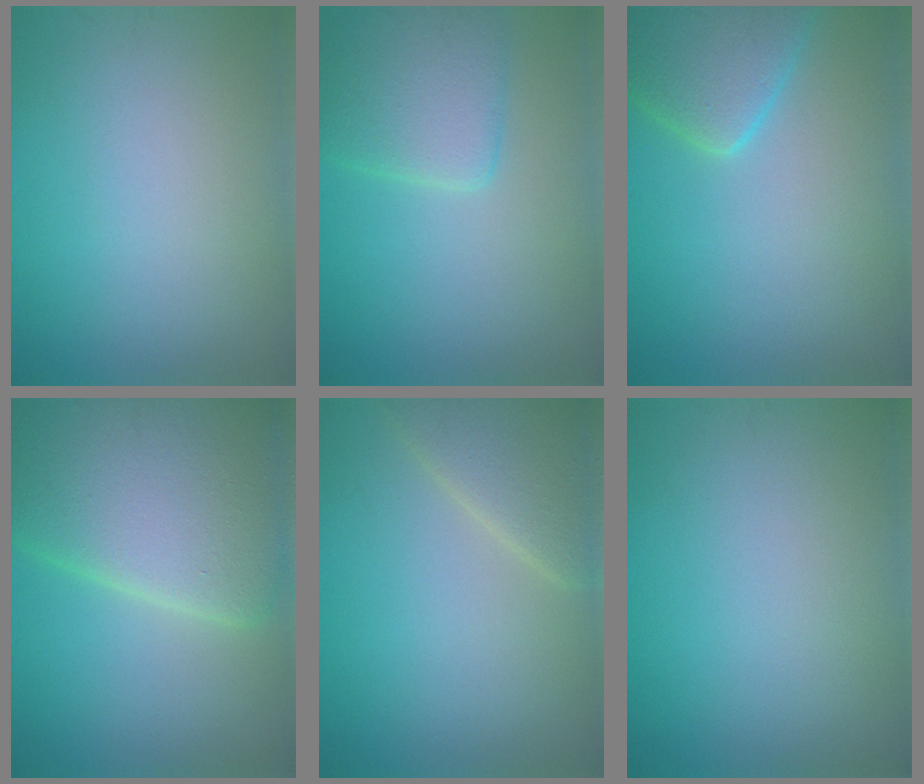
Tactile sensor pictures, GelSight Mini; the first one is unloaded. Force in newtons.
{"total": 4.4, "press": 4.4, "slide": 0.4}
{"total": 5.0, "press": 5.0, "slide": 0.4}
{"total": 11.8, "press": 11.7, "slide": 0.5}
{"total": 4.0, "press": 4.0, "slide": 0.3}
{"total": 0.0}